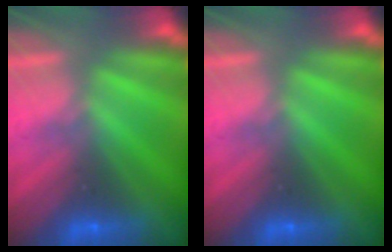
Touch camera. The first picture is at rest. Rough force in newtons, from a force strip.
{"total": 0.0}